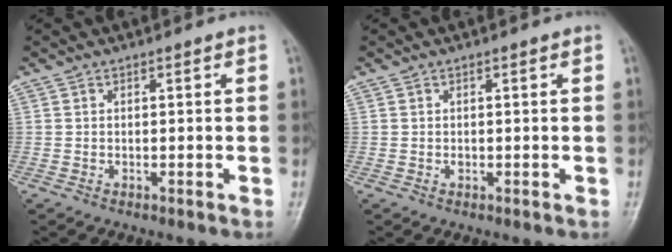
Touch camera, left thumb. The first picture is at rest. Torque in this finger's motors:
{"motor_torque": [0.02, 0.05, 0.28, 0.08, 0.00]}